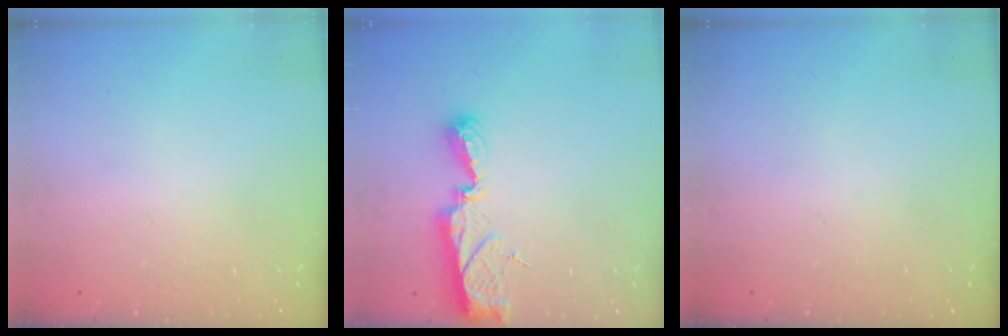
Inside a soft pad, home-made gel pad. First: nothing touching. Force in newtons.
{"total": 9.8, "press": 9.7, "slide": 0.9}
{"total": 0.0}